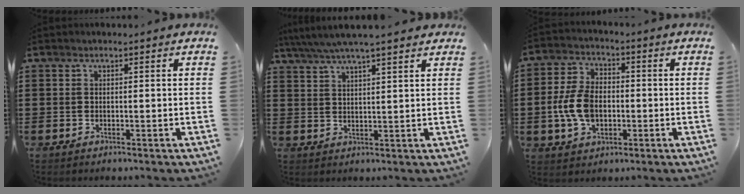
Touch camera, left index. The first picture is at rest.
{"total": 5.0, "force": [4.2, 0.2, 2.7], "torque": [-0.064, -0.013, 0.073]}
{"total": 8.2, "force": [-1.3, 5.3, 6.1], "torque": [-0.152, 0.005, -0.031]}